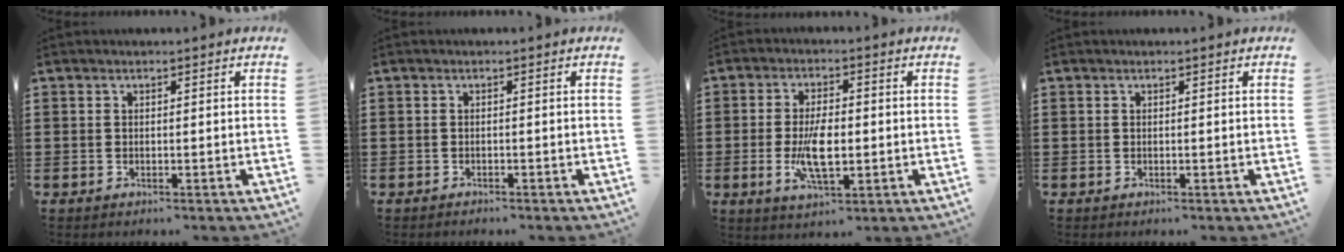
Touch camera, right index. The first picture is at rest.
{"total": 0.5, "force": [-0.5, 0.0, 0.0], "torque": [-0.002, -0.002, -0.011]}
{"total": 7.6, "force": [-1.0, 3.0, 6.9], "torque": [-0.155, -0.010, -0.024]}
{"total": 0.0}